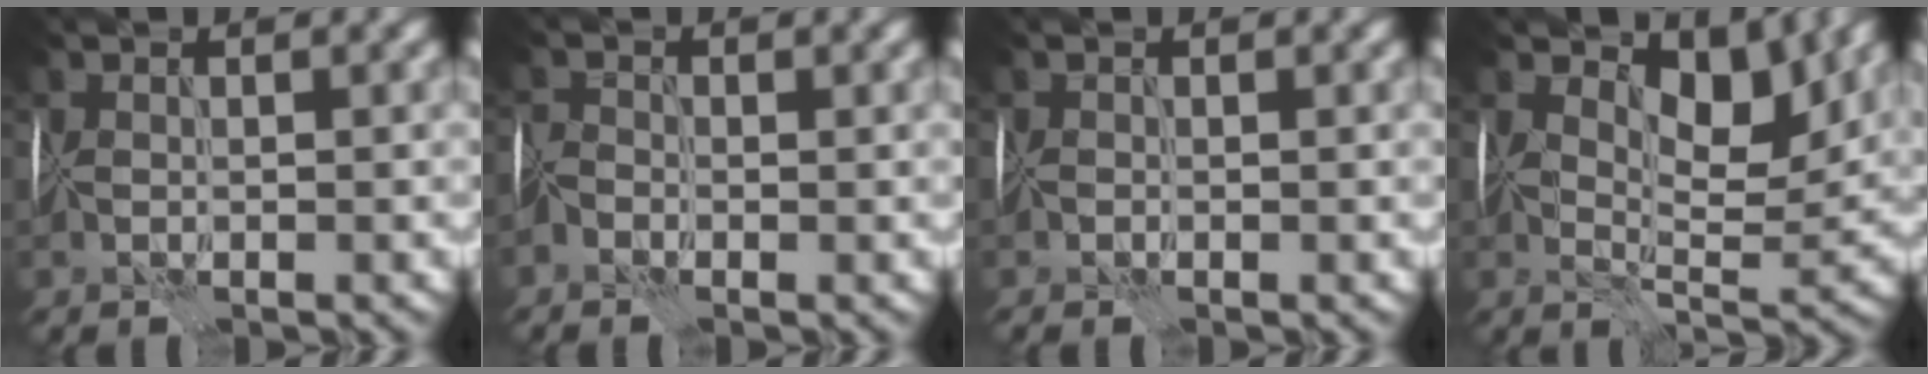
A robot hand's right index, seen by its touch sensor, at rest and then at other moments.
{"total": 1.3, "force": [-0.8, 1.0, 0.5], "torque": [-0.011, 0.004, -0.027]}
{"total": 0.8, "force": [-0.8, 0.1, -0.1], "torque": [-0.002, -0.006, -0.013]}
{"total": 5.9, "force": [3.4, 2.8, 4.0], "torque": [-0.058, -0.009, 0.047]}